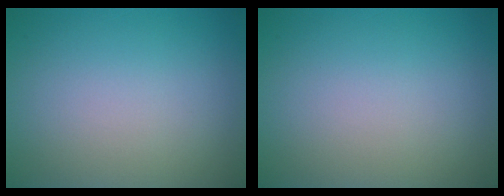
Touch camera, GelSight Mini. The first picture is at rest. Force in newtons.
{"total": 0.0}